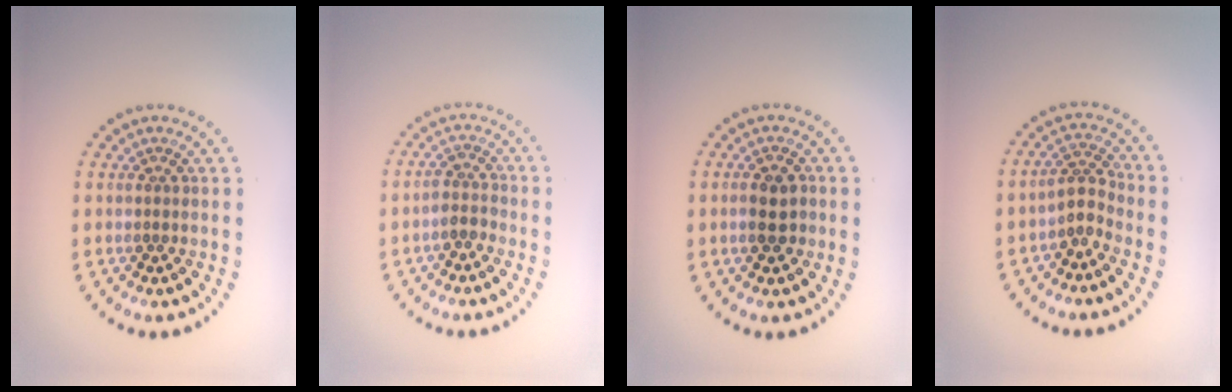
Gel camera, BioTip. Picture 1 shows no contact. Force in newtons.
{"total": 1.6, "press": 1.4, "slide": 0.9}
{"total": 2.3, "press": 2.3, "slide": 0.4}
{"total": 2.2, "press": 1.5, "slide": 1.6}